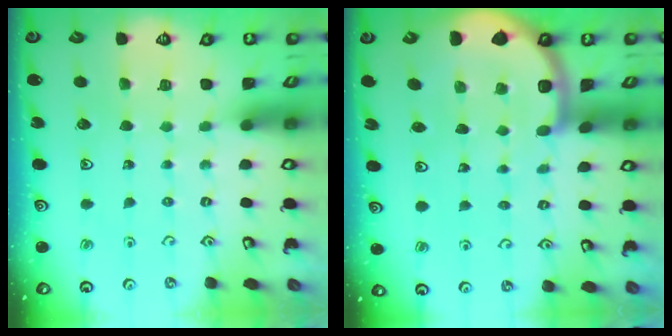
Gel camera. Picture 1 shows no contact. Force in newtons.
{"total": 5.6, "press": 5.6, "slide": 0.8}